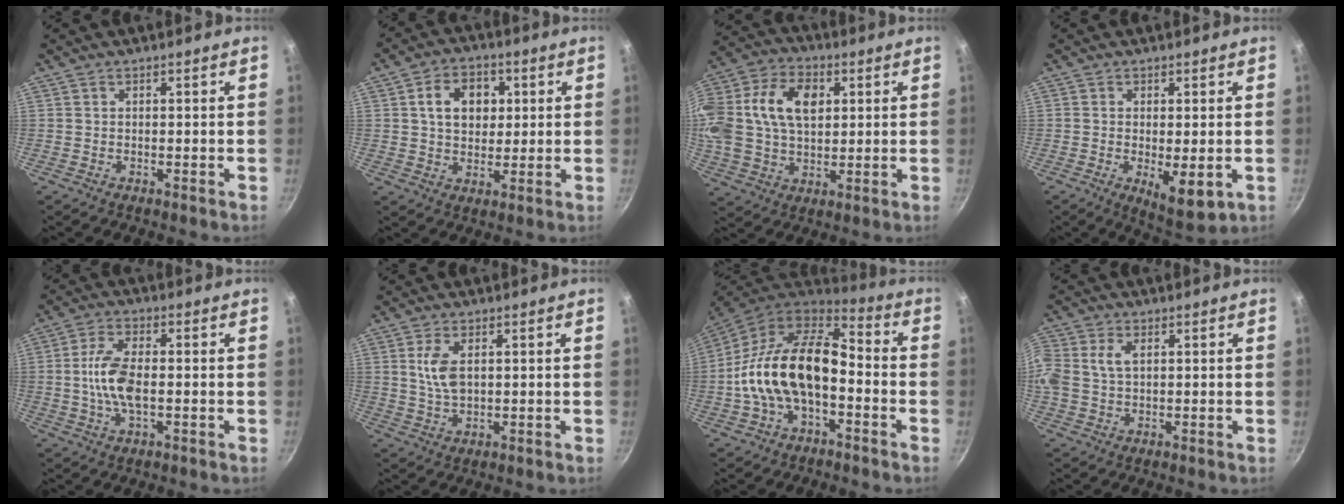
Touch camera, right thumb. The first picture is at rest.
{"total": 9.2, "force": [2.1, 6.9, 5.7], "torque": [-0.067, 0.006, 0.030]}
{"total": 23.1, "force": [5.2, 16.0, 15.8], "torque": [-0.341, 0.034, 0.086]}
{"total": 7.4, "force": [-1.4, 2.5, 6.8], "torque": [-0.100, -0.014, -0.009]}
{"total": 8.5, "force": [-0.6, 4.0, 7.5], "torque": [-0.153, 0.011, -0.018]}
{"total": 5.7, "force": [1.3, 3.0, 4.7], "torque": [-0.089, -0.007, 0.028]}
{"total": 19.5, "force": [-3.0, 11.2, 15.7], "torque": [-0.263, 0.048, -0.065]}
{"total": 5.8, "force": [1.1, 4.0, 4.0], "torque": [-0.080, 0.008, 0.016]}